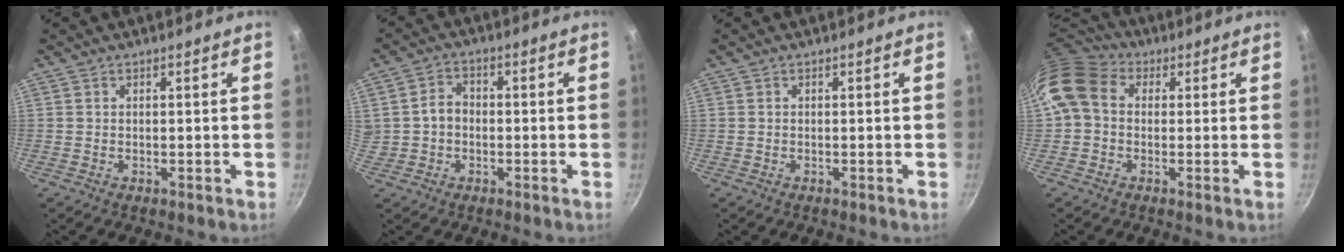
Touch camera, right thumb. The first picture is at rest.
{"total": 4.8, "force": [-0.4, 4.1, 2.5], "torque": [-0.016, 0.019, -0.010]}
{"total": 0.0}
{"total": 10.5, "force": [1.5, 8.4, 6.1], "torque": [-0.103, 0.020, 0.006]}